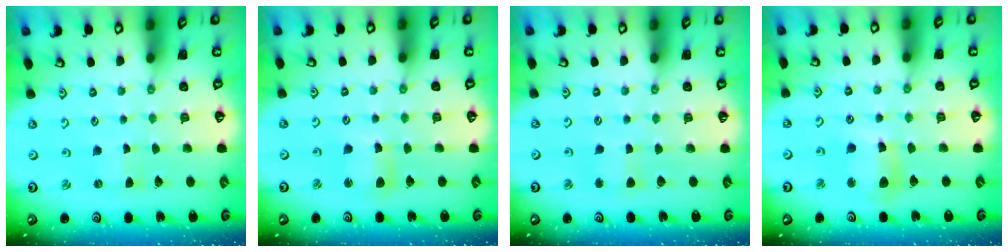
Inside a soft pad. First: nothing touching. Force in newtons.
{"total": 5.0, "press": 5.0, "slide": 0.6}
{"total": 2.8, "press": 2.7, "slide": 0.4}
{"total": 10.5, "press": 10.5, "slide": 1.3}